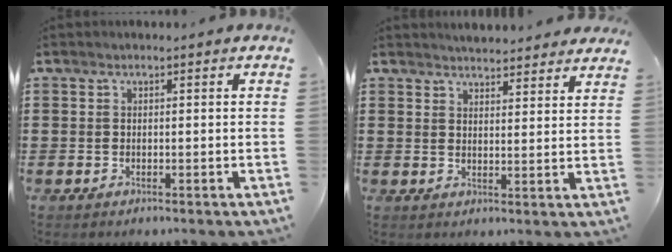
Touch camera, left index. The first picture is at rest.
{"total": 3.4, "force": [3.4, 0.1, 0.1], "torque": [-0.012, -0.012, 0.063]}